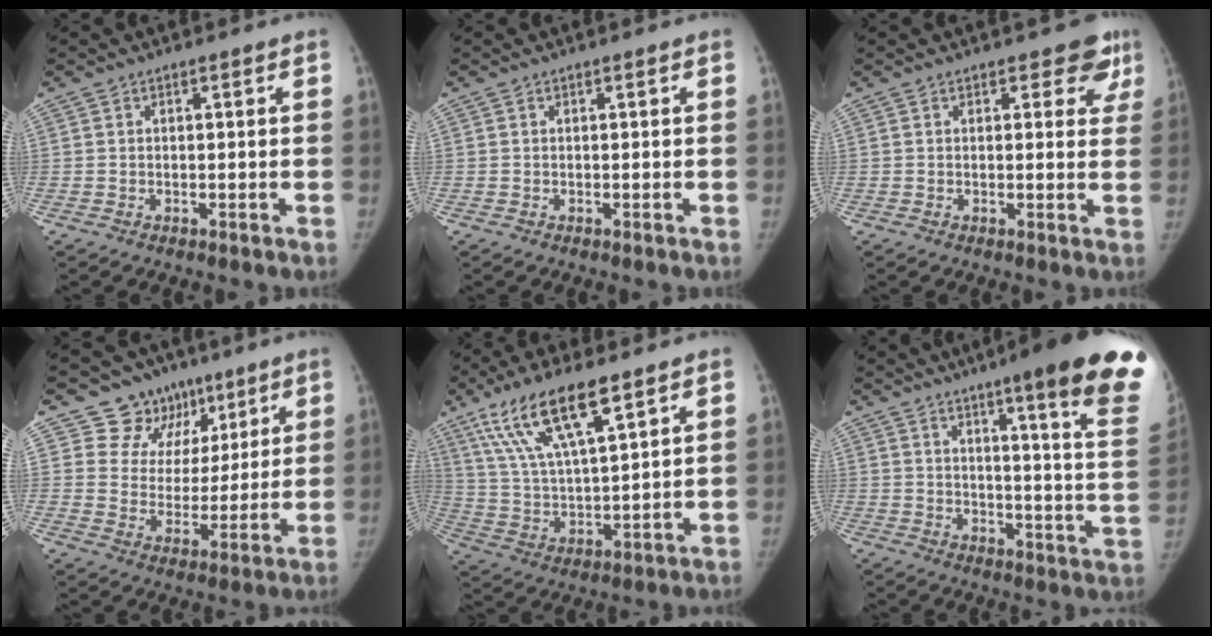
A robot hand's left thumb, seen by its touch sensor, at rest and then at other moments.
{"total": 0.0}
{"total": 4.9, "force": [3.4, 3.0, 1.7], "torque": [0.025, -0.015, 0.022]}
{"total": 12.0, "force": [7.4, 9.2, 1.8], "torque": [0.028, -0.031, 0.122]}
{"total": 16.3, "force": [9.7, 4.4, 12.3], "torque": [-0.229, -0.027, 0.192]}
{"total": 24.2, "force": [15.9, 2.8, 18.1], "torque": [-0.201, -0.082, 0.198]}